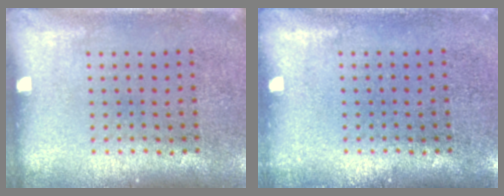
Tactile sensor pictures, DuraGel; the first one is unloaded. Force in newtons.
{"total": 0.6, "press": 0.6, "slide": 0.1}